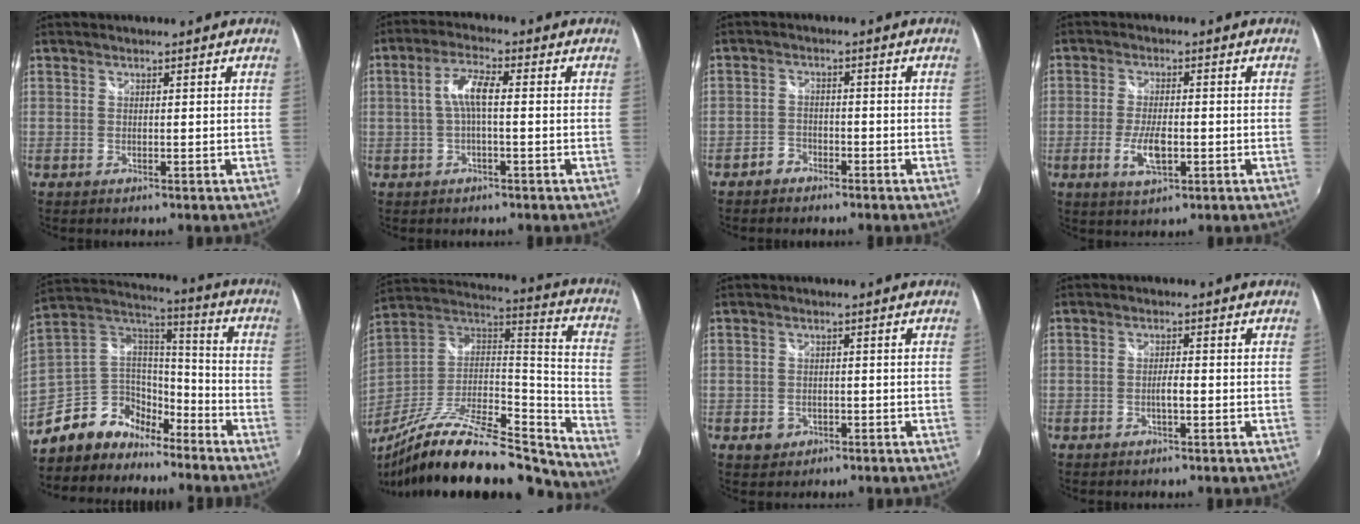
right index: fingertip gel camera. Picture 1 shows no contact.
{"total": 5.1, "force": [-0.2, 1.1, 5.0], "torque": [-0.101, 0.012, -0.003]}
{"total": 2.9, "force": [-2.3, 1.6, 0.4], "torque": [-0.018, 0.008, -0.044]}
{"total": 6.0, "force": [-1.9, 2.2, 5.3], "torque": [-0.113, -0.009, -0.034]}
{"total": 12.6, "force": [-9.3, 7.8, 3.6], "torque": [-0.095, 0.045, -0.170]}
{"total": 26.9, "force": [-21.6, 6.6, 14.6], "torque": [-0.231, -0.025, -0.354]}
{"total": 3.2, "force": [-1.1, 2.7, 1.2], "torque": [-0.028, -0.002, -0.012]}
{"total": 2.1, "force": [-0.7, 0.4, 1.9], "torque": [-0.035, 0.000, -0.013]}